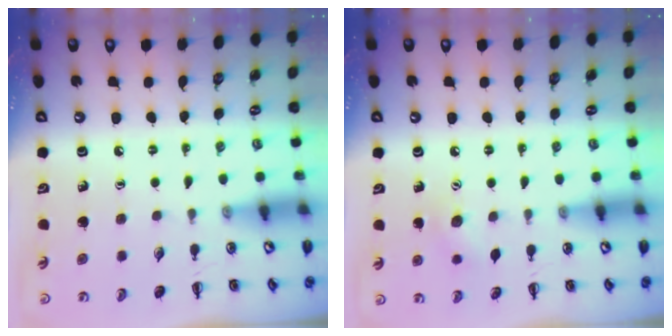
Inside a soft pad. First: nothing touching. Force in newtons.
{"total": 7.9, "press": 7.6, "slide": 1.9}